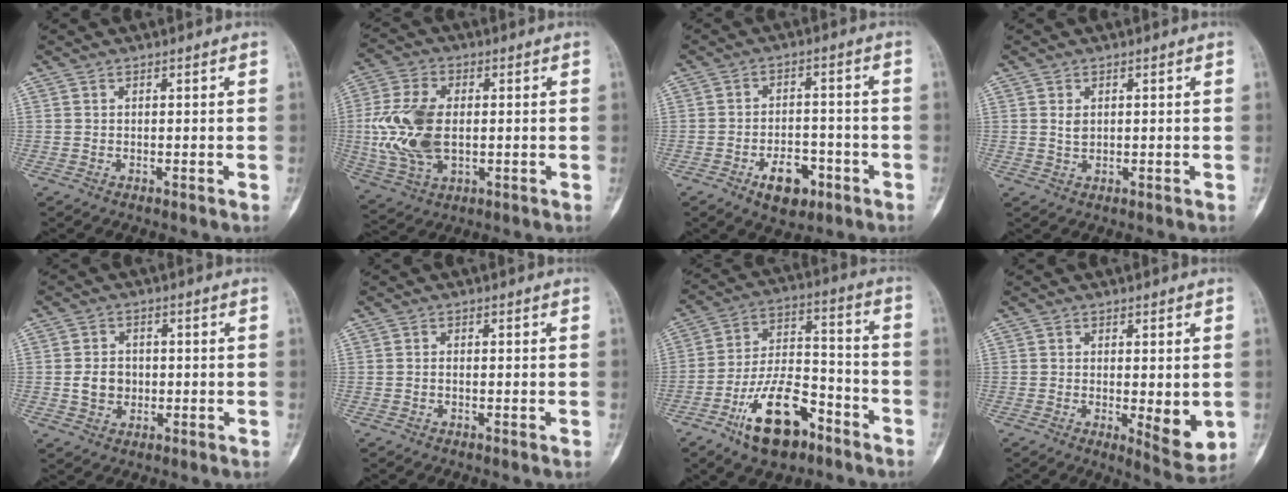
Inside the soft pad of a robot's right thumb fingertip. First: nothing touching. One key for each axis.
{"total": 14.3, "fx": 0.0, "fy": 8.6, "fz": 11.4, "tx": -0.243, "ty": 0.001, "tz": 0.006}
{"total": 6.3, "fx": -3.1, "fy": 3.7, "fz": 4.0, "tx": -0.046, "ty": 0.018, "tz": -0.044}
{"total": 1.7, "fx": 0.5, "fy": 1.2, "fz": 1.2, "tx": -0.014, "ty": -0.004, "tz": 0.013}
{"total": 4.8, "fx": -0.4, "fy": 4.1, "fz": 2.6, "tx": -0.028, "ty": 0.005, "tz": -0.007}
{"total": 0.5, "fx": -0.2, "fy": 0.3, "fz": 0.4, "tx": -0.006, "ty": 0.001, "tz": -0.007}
{"total": 16.1, "fx": -9.1, "fy": 7.9, "fz": 10.8, "tx": -0.172, "ty": 0.072, "tz": -0.159}
{"total": 6.9, "fx": -0.9, "fy": 2.4, "fz": 6.4, "tx": -0.080, "ty": -0.019, "tz": -0.007}